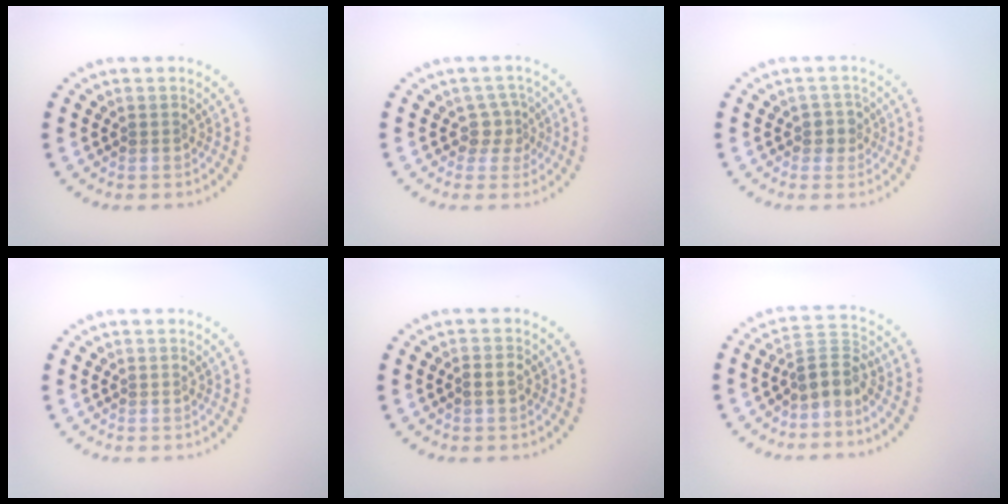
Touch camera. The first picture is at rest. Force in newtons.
{"total": 1.9, "press": 1.4, "slide": 1.3}
{"total": 1.6, "press": 1.4, "slide": 0.7}
{"total": 0.0}
{"total": 1.2, "press": 1.1, "slide": 0.3}
{"total": 2.9, "press": 2.1, "slide": 1.9}